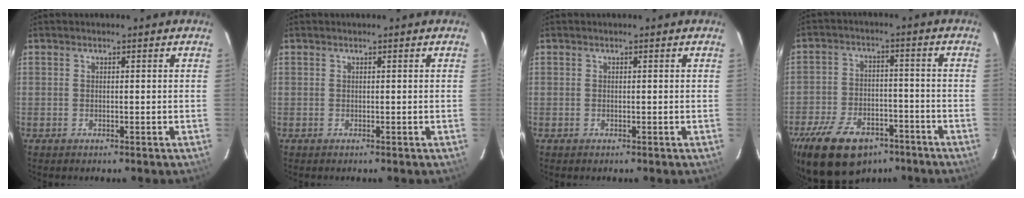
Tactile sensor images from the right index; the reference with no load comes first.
{"total": 0.0}
{"total": 0.0}
{"total": 18.8, "force": [-12.1, 10.6, 9.7], "torque": [-0.219, -0.007, -0.186]}